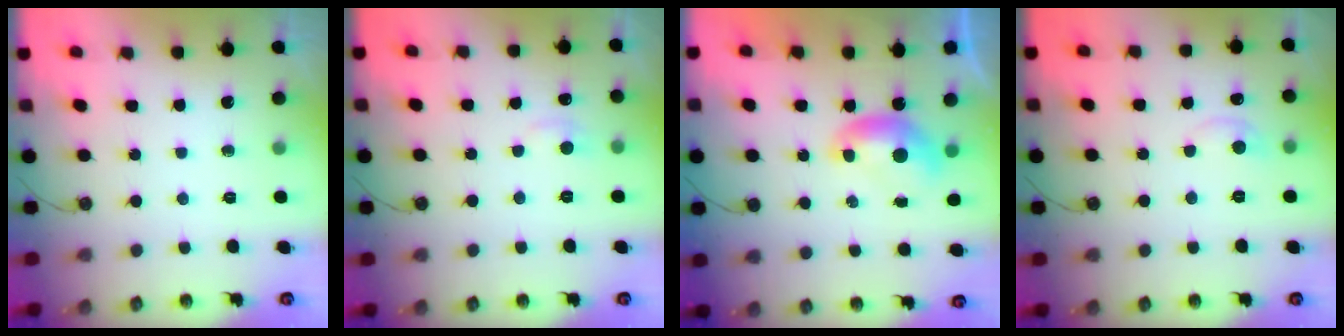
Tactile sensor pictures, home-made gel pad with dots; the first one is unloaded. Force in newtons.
{"total": 1.8, "press": 1.7, "slide": 0.6}
{"total": 0.0}
{"total": 0.8, "press": 0.2, "slide": 0.8}